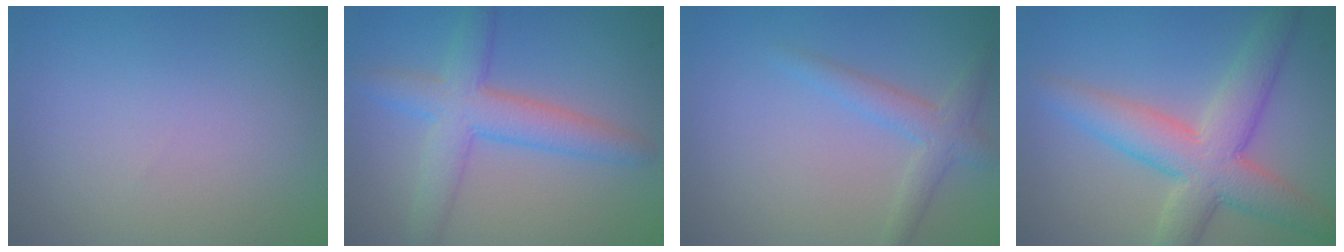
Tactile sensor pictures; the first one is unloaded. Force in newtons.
{"total": 5.2, "press": 5.2, "slide": 0.1}
{"total": 2.4, "press": 2.4, "slide": 0.1}
{"total": 7.0, "press": 7.0, "slide": 0.2}